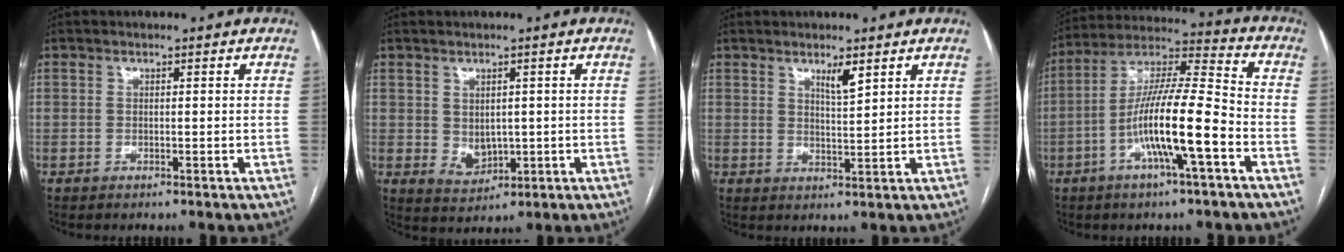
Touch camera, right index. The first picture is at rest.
{"total": 3.9, "force": [0.1, 2.9, 2.6], "torque": [-0.045, -0.004, 0.020]}
{"total": 3.1, "force": [2.0, 0.3, 2.3], "torque": [-0.042, -0.006, 0.037]}
{"total": 14.1, "force": [-4.8, 0.9, 13.2], "torque": [-0.250, 0.009, -0.087]}